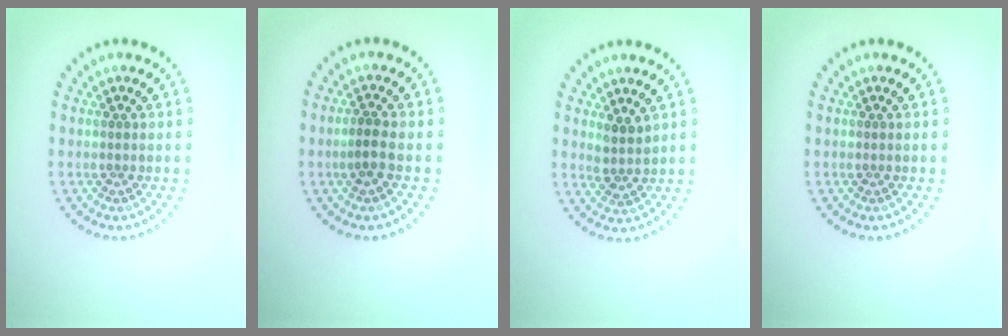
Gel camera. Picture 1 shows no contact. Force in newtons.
{"total": 1.6, "press": 1.5, "slide": 0.6}
{"total": 1.9, "press": 1.5, "slide": 1.2}
{"total": 0.0}